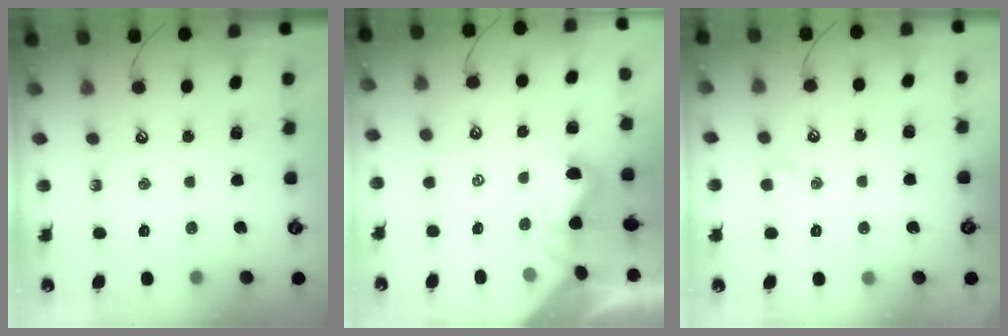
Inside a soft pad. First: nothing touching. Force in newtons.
{"total": 1.4, "press": 1.3, "slide": 0.5}
{"total": 0.6, "press": 0.3, "slide": 0.5}